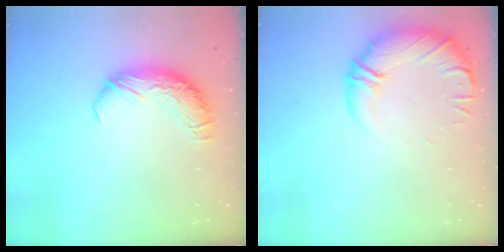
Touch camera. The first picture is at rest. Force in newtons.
{"total": 3.2, "press": 1.8, "slide": 2.6}